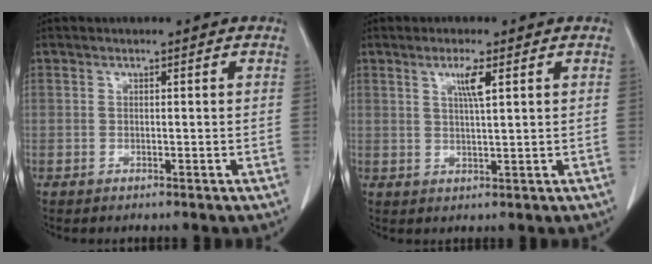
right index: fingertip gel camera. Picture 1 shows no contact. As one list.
[{"total": 3.3, "force": [1.4, -0.1, 3.0], "torque": [-0.055, -0.004, 0.025]}]